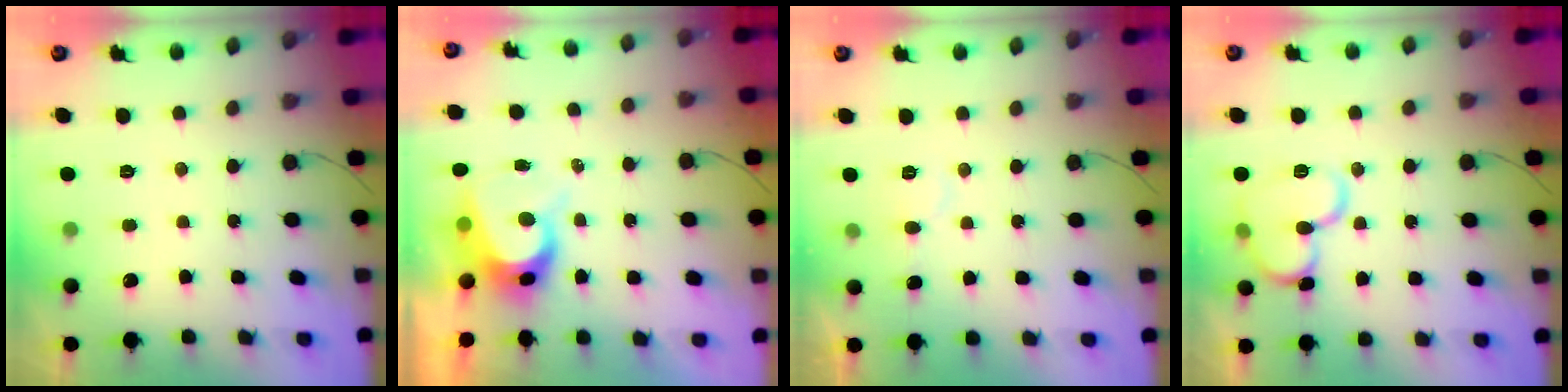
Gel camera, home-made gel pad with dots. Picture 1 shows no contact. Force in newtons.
{"total": 8.3, "press": 8.3, "slide": 0.7}
{"total": 5.2, "press": 5.1, "slide": 0.5}
{"total": 13.0, "press": 12.8, "slide": 2.2}